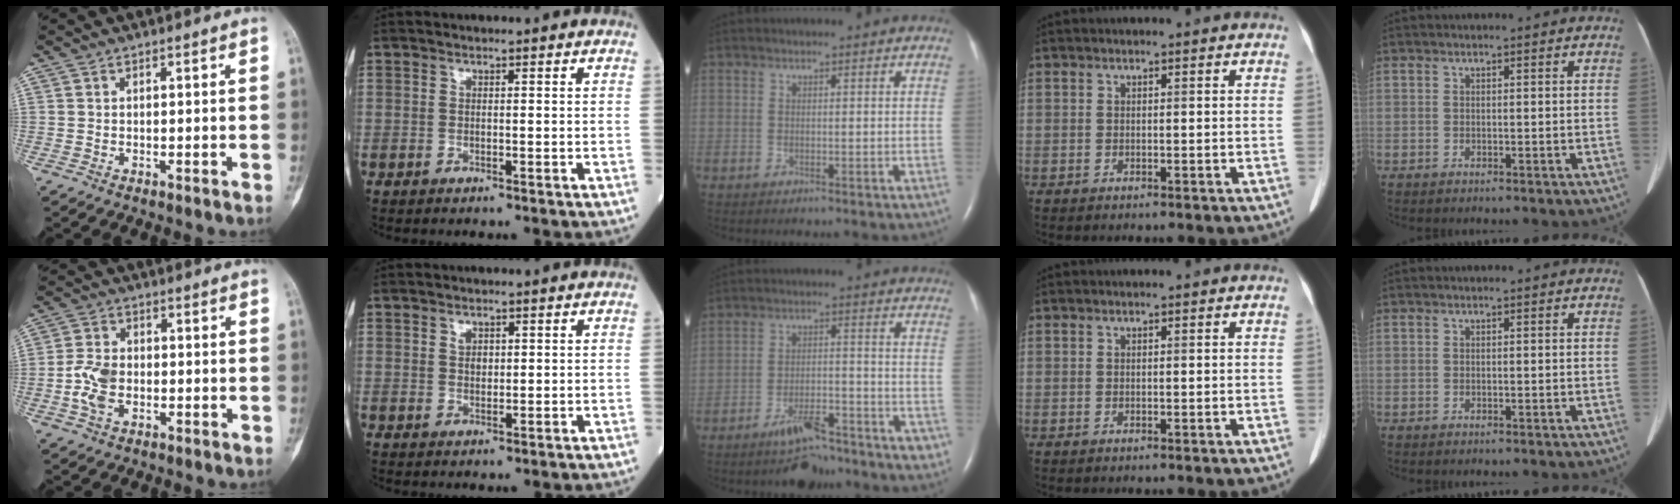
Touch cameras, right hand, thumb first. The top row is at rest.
{"thumb": {"total": 6.6, "force": [-1.4, 4.4, 4.8], "torque": [-0.095, 0.010, -0.030]}, "index": {"total": 1.6, "force": [0.7, 1.0, 1.0], "torque": [-0.017, -0.001, 0.013]}, "middle": {"total": 8.2, "force": [-6.5, 2.6, 4.3], "torque": [-0.062, 0.003, -0.103]}}